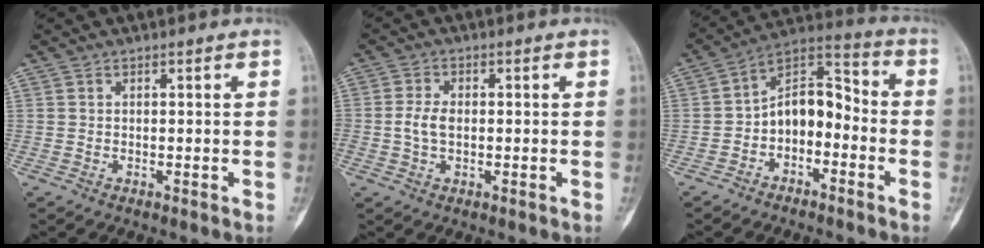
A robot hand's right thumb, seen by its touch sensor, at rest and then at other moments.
{"total": 3.9, "force": [-0.2, 2.4, 3.0], "torque": [-0.064, 0.006, -0.004]}
{"total": 10.4, "force": [-3.0, 6.7, 7.4], "torque": [-0.093, 0.057, -0.067]}